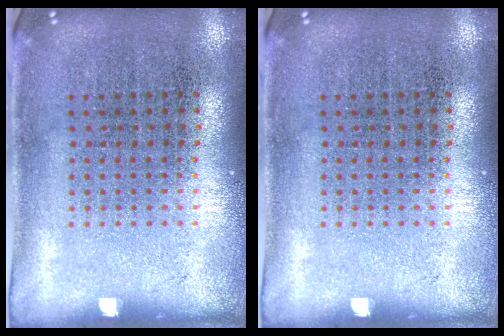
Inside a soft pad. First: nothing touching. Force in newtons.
{"total": 0.0}